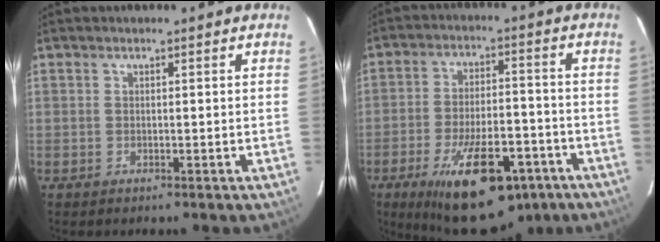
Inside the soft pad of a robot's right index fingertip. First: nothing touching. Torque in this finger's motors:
{"motor_torque": [1.10, -1.05, 0.86, 0.21]}